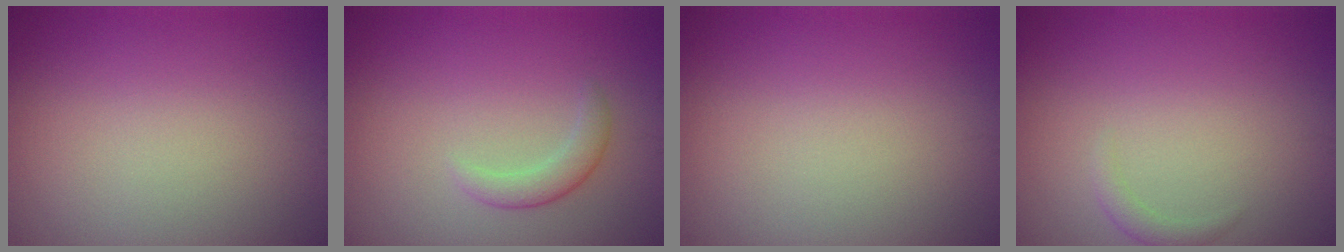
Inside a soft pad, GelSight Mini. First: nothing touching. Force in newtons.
{"total": 1.8, "press": 1.8, "slide": 0.1}
{"total": 0.0}
{"total": 1.0, "press": 1.0, "slide": 0.0}